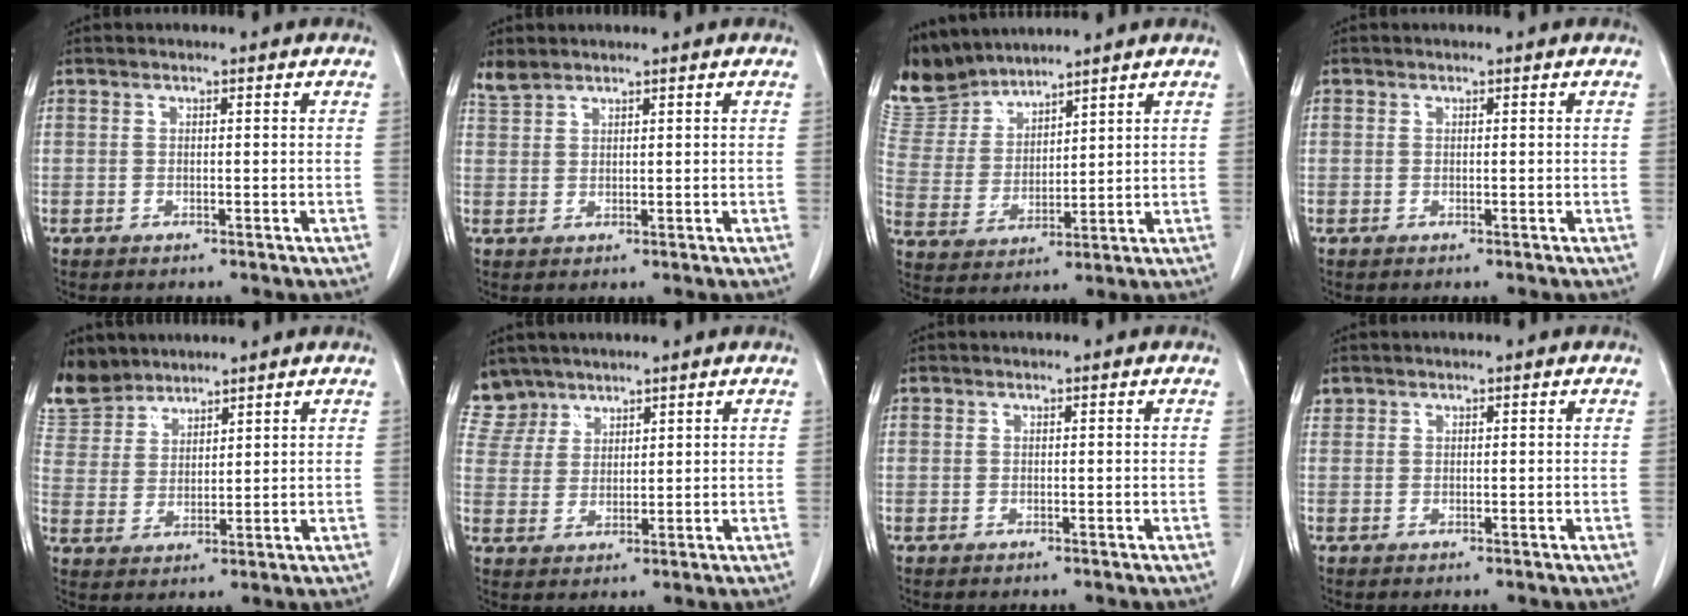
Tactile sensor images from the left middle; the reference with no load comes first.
{"total": 2.2, "force": [2.1, 0.5, 0.2], "torque": [-0.010, 0.008, 0.047]}
{"total": 9.3, "force": [9.1, 1.8, 0.9], "torque": [-0.037, 0.006, 0.205]}
{"total": 0.0}
{"total": 8.0, "force": [7.4, 3.1, 0.5], "torque": [-0.015, 0.008, 0.156]}
{"total": 6.1, "force": [5.2, 3.1, -0.4], "torque": [0.011, 0.003, 0.109]}
{"total": 0.0}
{"total": 0.9, "force": [0.6, 0.6, 0.0], "torque": [0.003, 0.010, 0.010]}